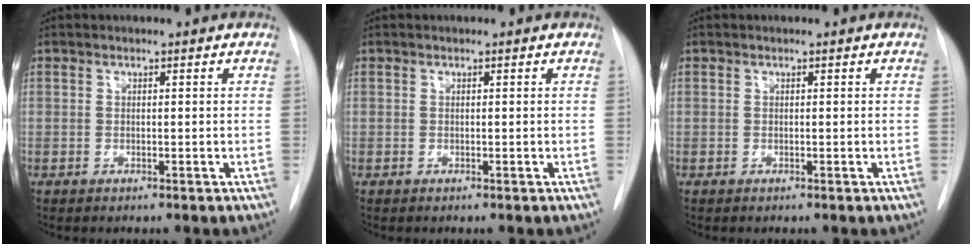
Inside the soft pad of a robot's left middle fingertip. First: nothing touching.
{"total": 0.0}
{"total": 0.0}